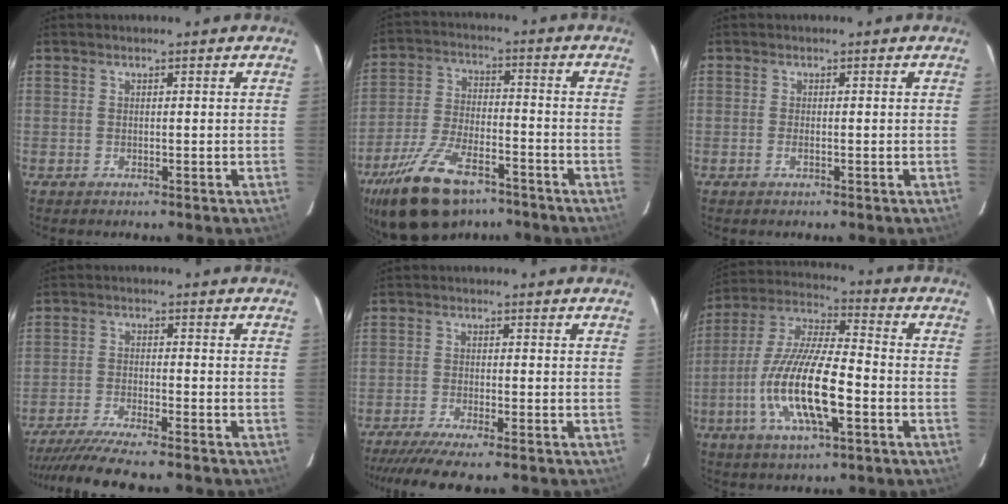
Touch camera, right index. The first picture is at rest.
{"total": 17.3, "force": [-11.8, 7.7, 10.0], "torque": [-0.214, -0.021, -0.208]}
{"total": 1.0, "force": [-0.4, 0.3, 0.8], "torque": [-0.018, -0.001, -0.008]}
{"total": 11.8, "force": [-10.4, 0.7, 5.5], "torque": [-0.125, -0.025, -0.176]}
{"total": 9.1, "force": [-7.6, 0.6, 5.0], "torque": [-0.114, -0.031, -0.130]}
{"total": 17.6, "force": [-5.3, 4.8, 16.1], "torque": [-0.326, -0.012, -0.103]}